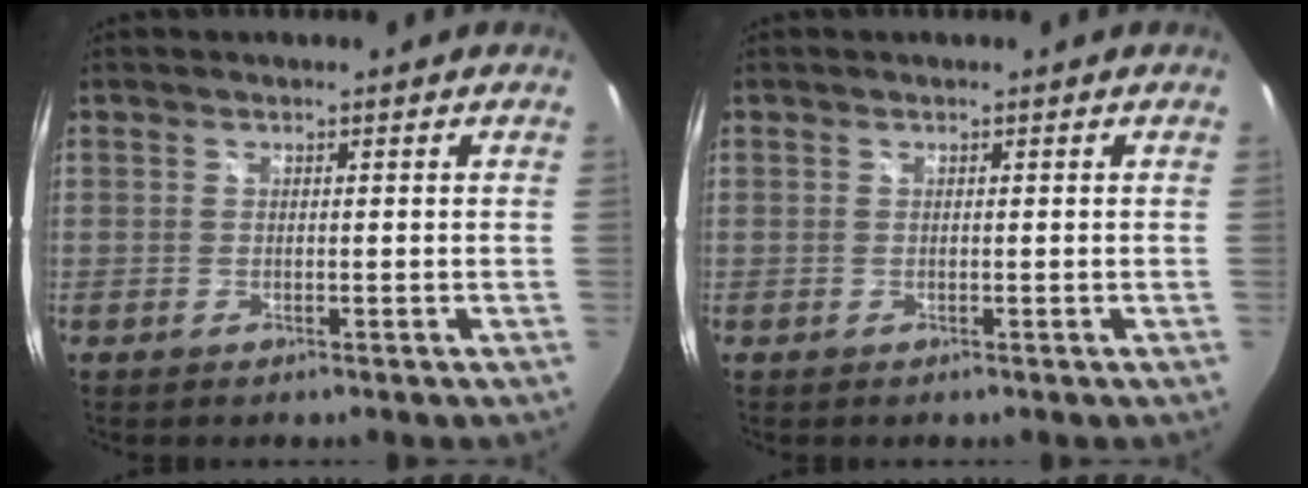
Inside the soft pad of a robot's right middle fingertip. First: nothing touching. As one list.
[{"total": 0.0}]